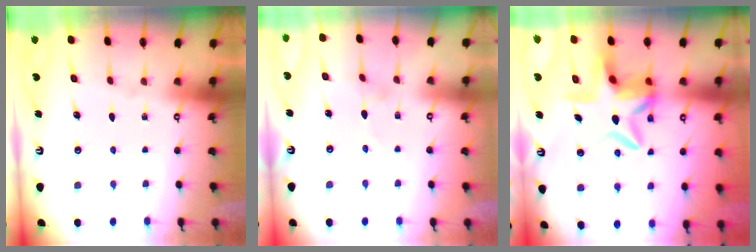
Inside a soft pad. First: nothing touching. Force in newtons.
{"total": 0.5, "press": 0.5, "slide": 0.1}
{"total": 10.2, "press": 9.7, "slide": 3.1}